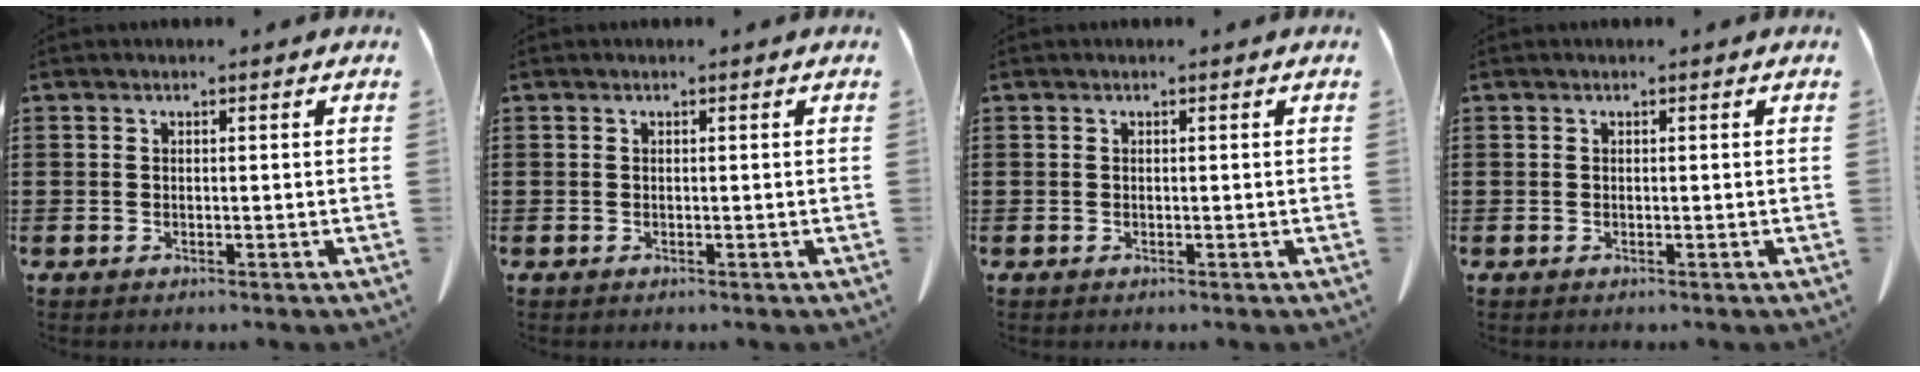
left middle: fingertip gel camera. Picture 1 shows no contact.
{"total": 0.0}
{"total": 0.0}
{"total": 0.0}